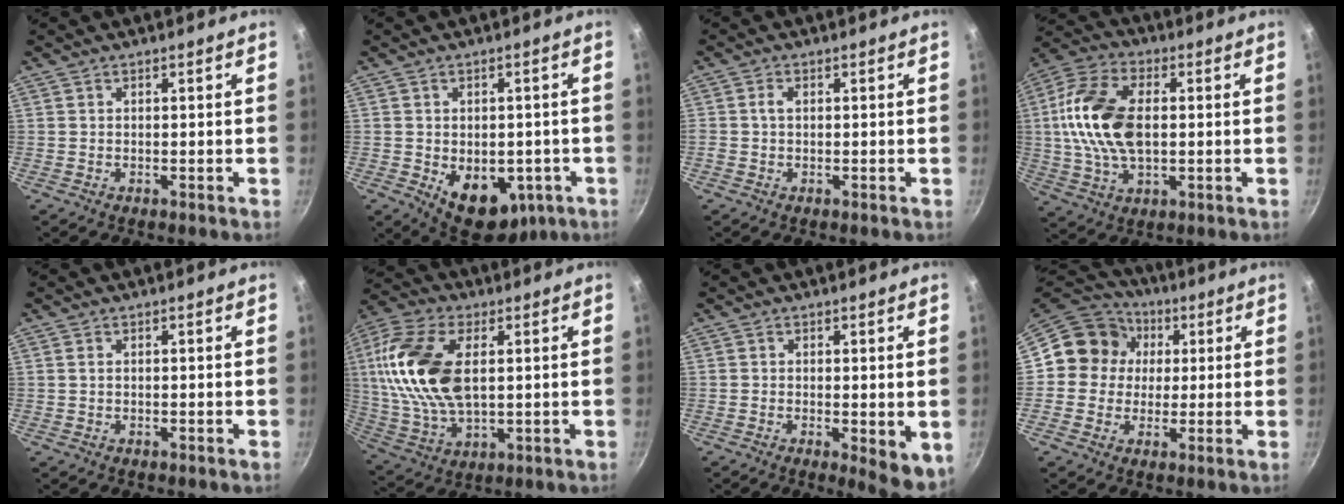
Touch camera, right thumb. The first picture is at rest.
{"total": 12.8, "force": [-3.7, 8.3, 9.0], "torque": [-0.082, -0.008, -0.031]}
{"total": 1.6, "force": [0.1, 1.1, 1.1], "torque": [-0.019, 0.005, 0.001]}
{"total": 16.4, "force": [1.0, 9.8, 13.2], "torque": [-0.246, 0.016, 0.008]}
{"total": 0.6, "force": [0.1, 0.4, 0.4], "torque": [-0.009, 0.000, 0.002]}
{"total": 19.4, "force": [3.7, 10.9, 15.7], "torque": [-0.305, -0.001, 0.069]}
{"total": 6.1, "force": [-0.8, 2.2, 5.6], "torque": [-0.064, -0.009, -0.007]}
{"total": 12.2, "force": [2.2, 11.2, 4.2], "torque": [-0.043, 0.022, 0.017]}